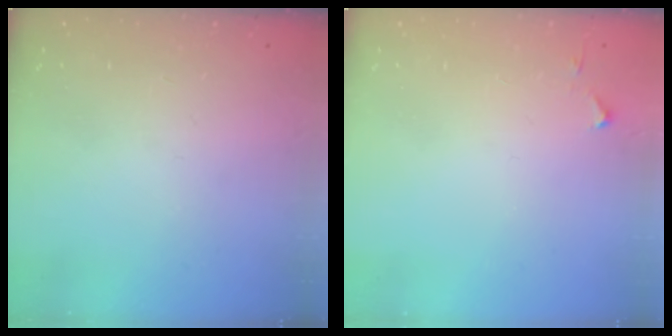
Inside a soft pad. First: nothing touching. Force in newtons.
{"total": 3.1, "press": 3.1, "slide": 0.5}